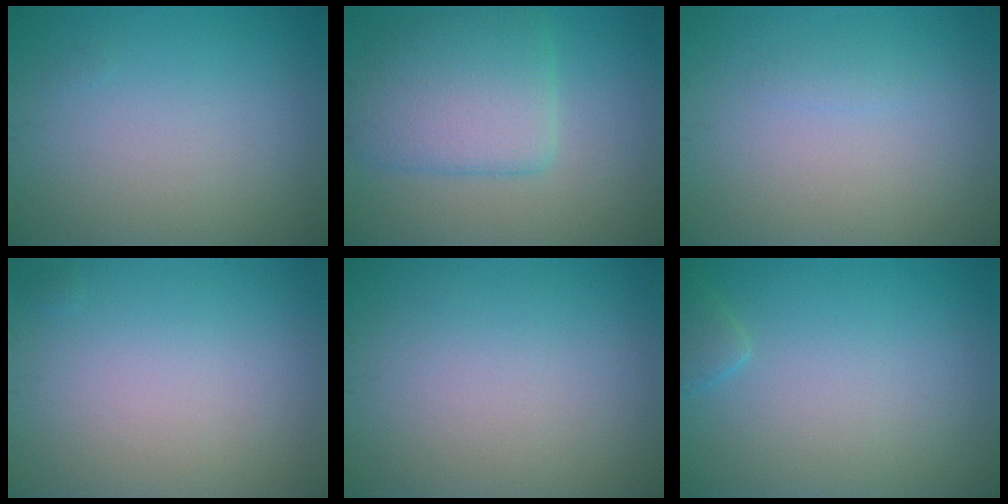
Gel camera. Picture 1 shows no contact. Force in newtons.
{"total": 5.8, "press": 5.8, "slide": 0.6}
{"total": 0.6, "press": 0.6, "slide": 0.0}
{"total": 0.0}
{"total": 0.0}
{"total": 1.1, "press": 1.1, "slide": 0.1}